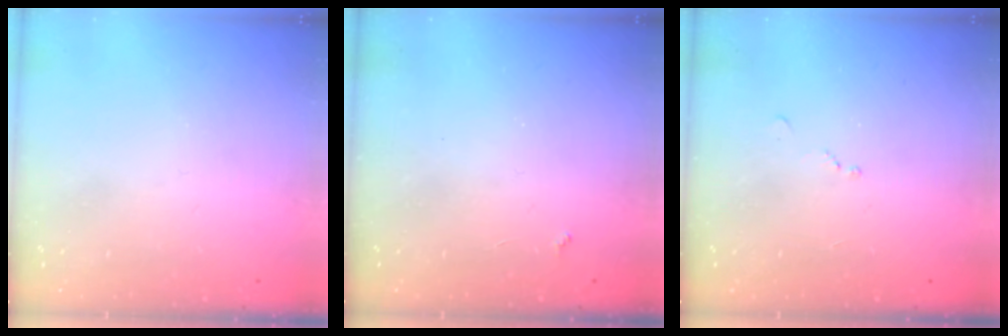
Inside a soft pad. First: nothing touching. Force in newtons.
{"total": 2.4, "press": 2.3, "slide": 0.4}
{"total": 6.7, "press": 6.6, "slide": 0.9}